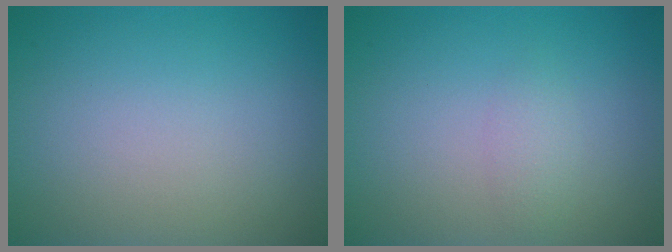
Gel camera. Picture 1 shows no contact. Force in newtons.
{"total": 1.2, "press": 1.2, "slide": 0.0}